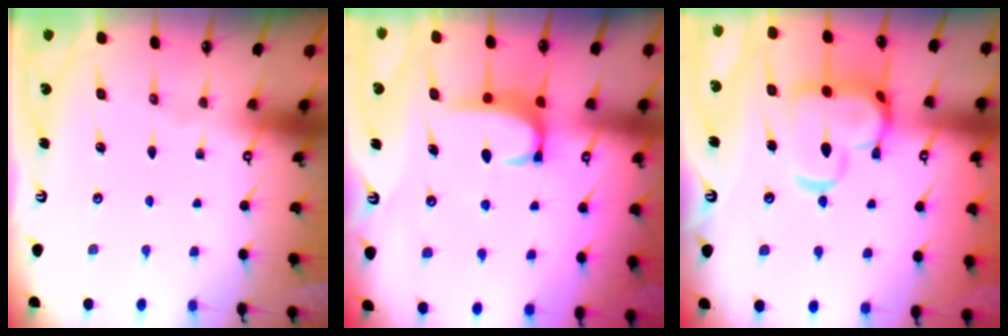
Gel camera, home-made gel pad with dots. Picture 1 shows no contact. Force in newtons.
{"total": 3.2, "press": 3.1, "slide": 0.6}
{"total": 8.3, "press": 8.1, "slide": 1.5}